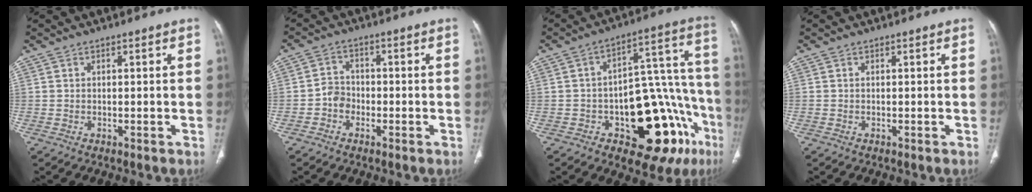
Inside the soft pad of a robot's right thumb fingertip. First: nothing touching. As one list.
[{"total": 3.7, "force": [-1.5, 3.2, 1.3], "torque": [-0.005, 0.018, -0.036]}, {"total": 23.5, "force": [-10.0, 11.0, 18.2], "torque": [-0.167, 0.084, -0.122]}, {"total": 0.0}]